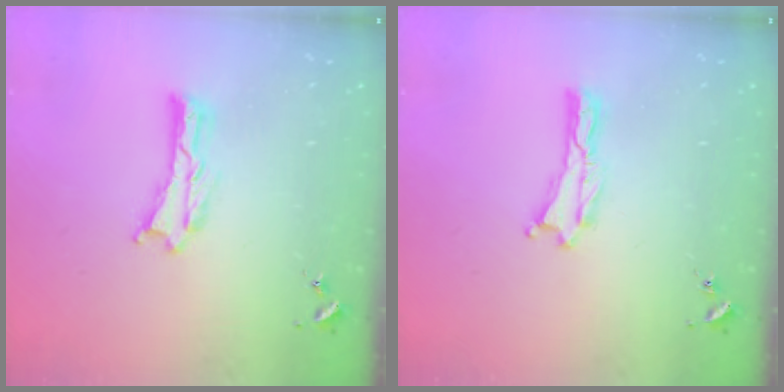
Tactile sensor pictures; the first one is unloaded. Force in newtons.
{"total": 0.0}